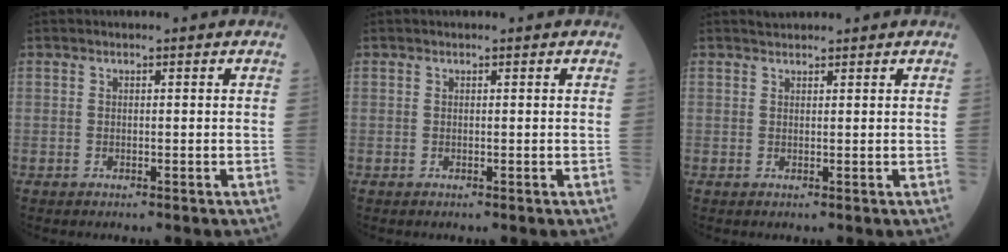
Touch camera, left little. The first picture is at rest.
{"total": 0.0}
{"total": 1.2, "force": [1.1, 0.2, 0.1], "torque": [-0.010, 0.011, 0.024]}